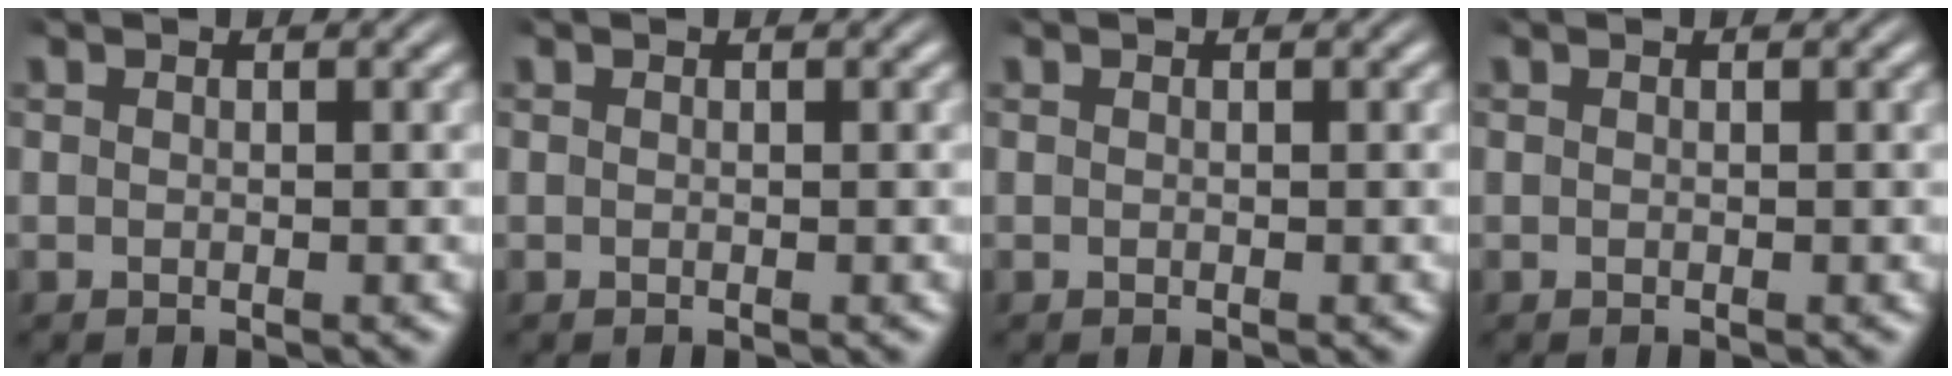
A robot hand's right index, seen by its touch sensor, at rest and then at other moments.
{"total": 0.0}
{"total": 0.0}
{"total": 0.0}